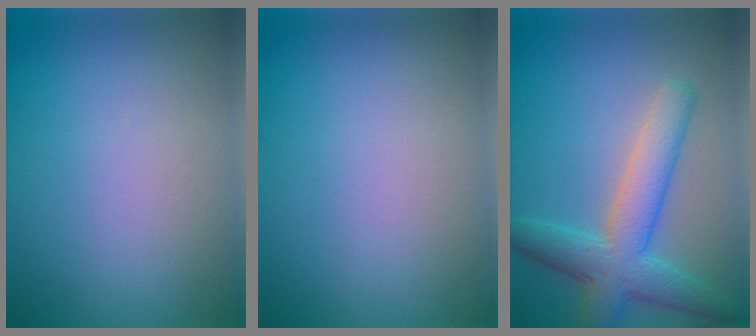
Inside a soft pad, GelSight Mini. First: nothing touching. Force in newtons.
{"total": 0.0}
{"total": 6.1, "press": 6.1, "slide": 0.1}